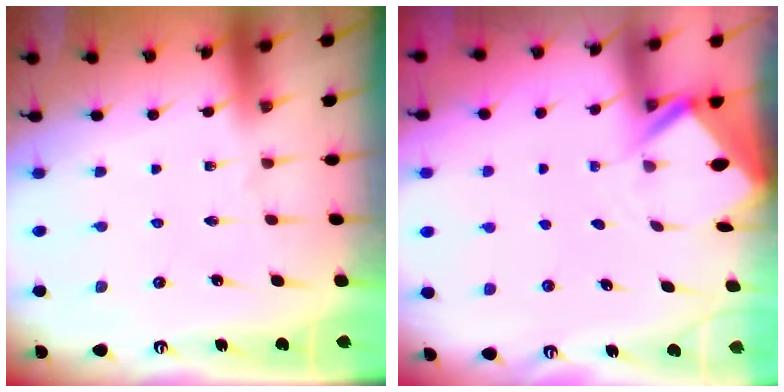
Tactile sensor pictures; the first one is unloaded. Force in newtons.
{"total": 3.1, "press": 3.1, "slide": 0.3}